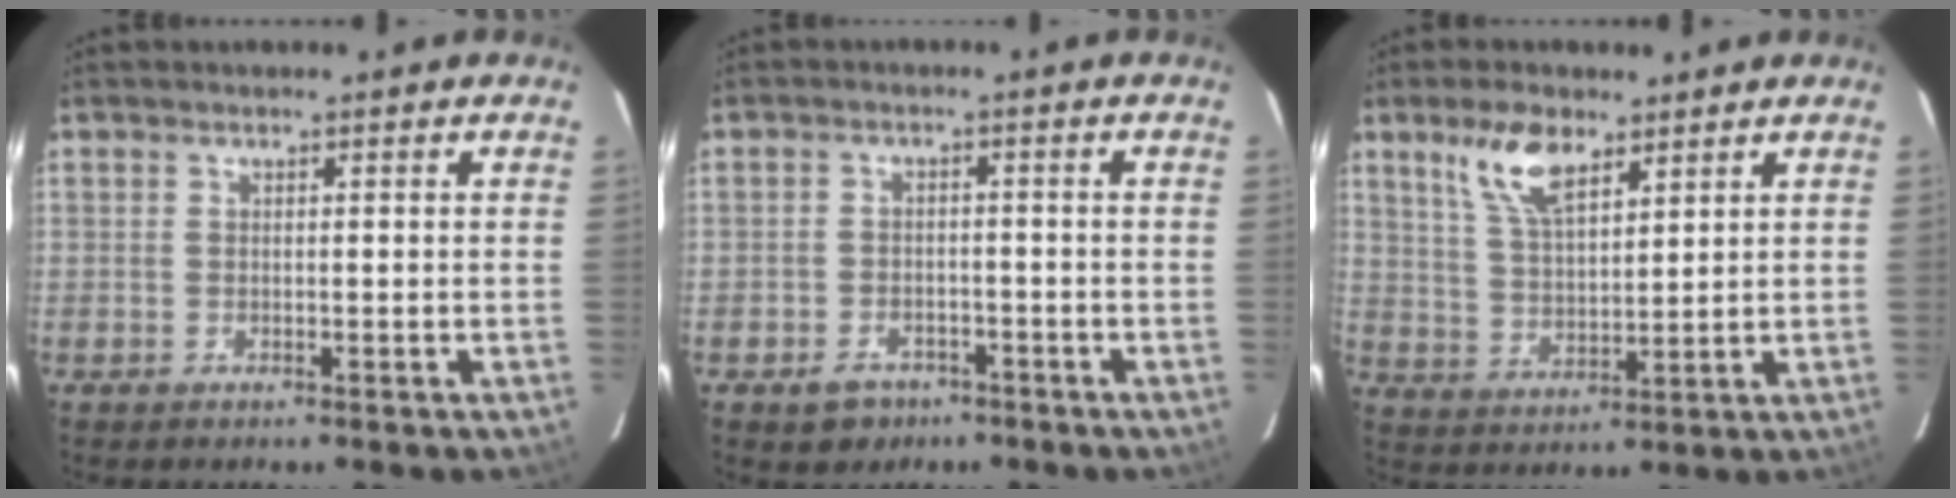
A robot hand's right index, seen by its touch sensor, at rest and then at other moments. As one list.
[{"total": 5.1, "force": [-3.1, 3.7, 1.5], "torque": [-0.042, 0.010, -0.038]}, {"total": 8.8, "force": [5.5, 3.7, 5.7], "torque": [-0.111, 0.011, 0.112]}]